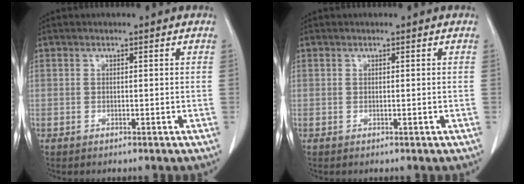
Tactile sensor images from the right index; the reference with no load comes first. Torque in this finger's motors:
{"motor_torque": [0.01, -0.01, 0.00, 0.01]}